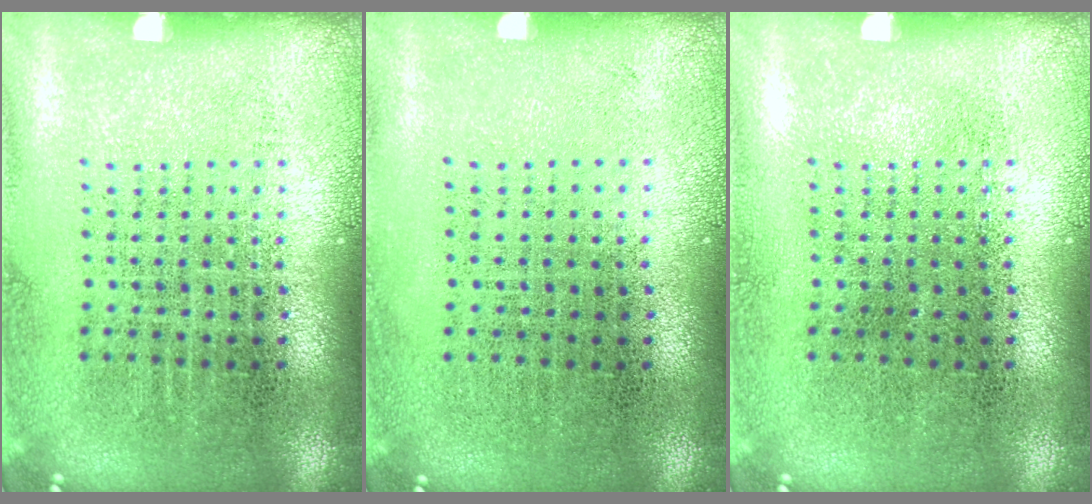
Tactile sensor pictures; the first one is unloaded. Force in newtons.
{"total": 0.0}
{"total": 0.0}